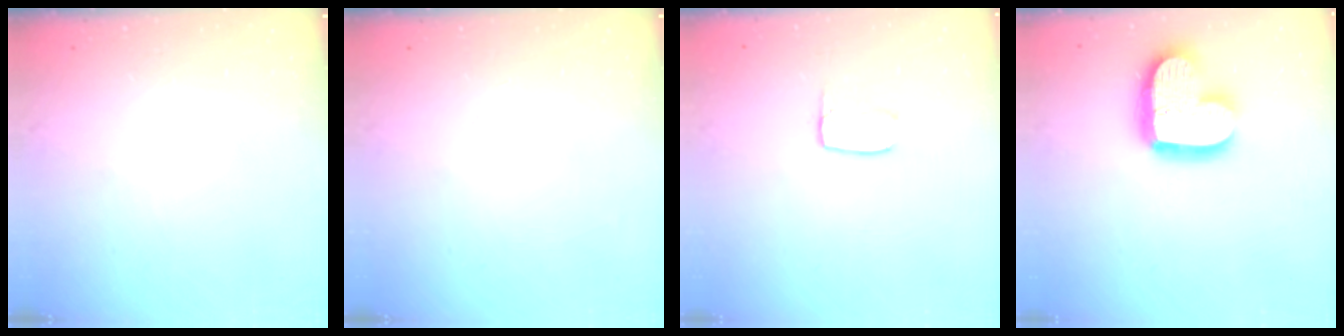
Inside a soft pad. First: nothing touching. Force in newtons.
{"total": 0.0}
{"total": 3.6, "press": 3.5, "slide": 0.2}
{"total": 17.0, "press": 17.0, "slide": 1.4}